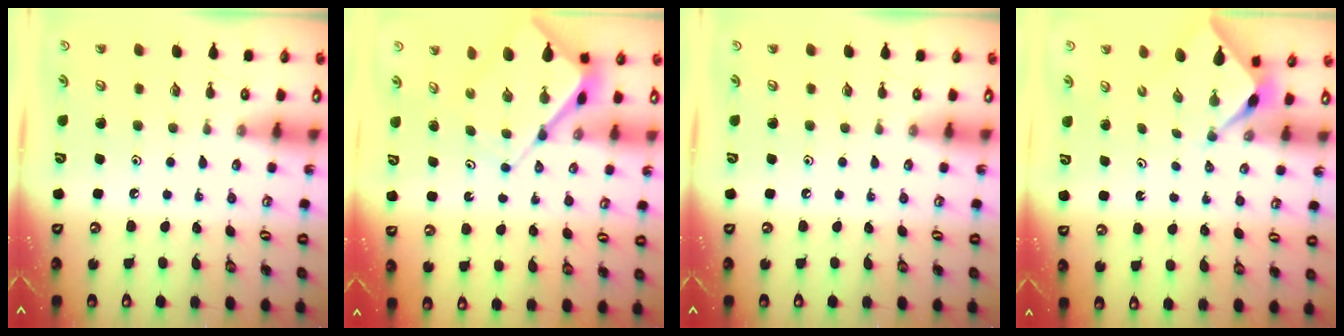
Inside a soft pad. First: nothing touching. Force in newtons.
{"total": 8.0, "press": 7.9, "slide": 0.9}
{"total": 0.0}
{"total": 2.2, "press": 2.2, "slide": 0.1}